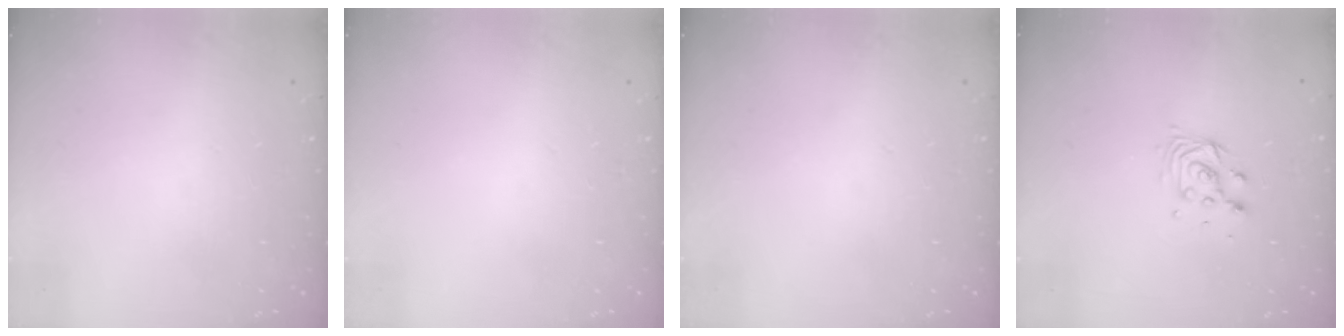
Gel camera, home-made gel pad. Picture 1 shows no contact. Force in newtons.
{"total": 0.0}
{"total": 0.0}
{"total": 6.4, "press": 6.4, "slide": 0.3}